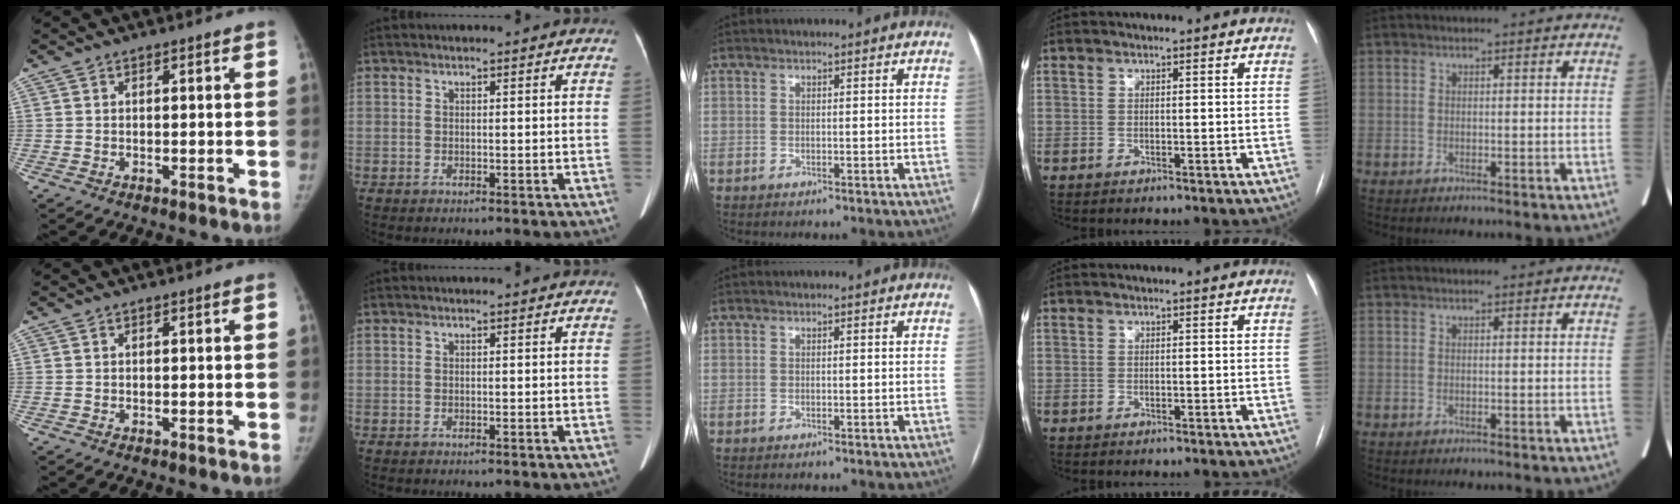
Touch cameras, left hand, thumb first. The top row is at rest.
{}